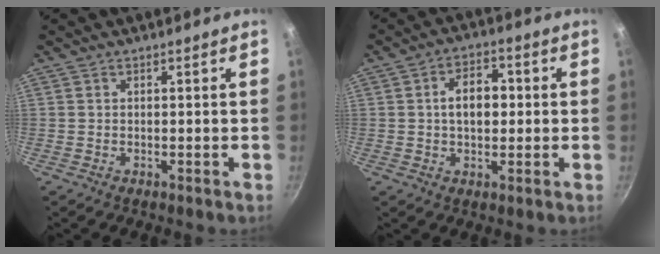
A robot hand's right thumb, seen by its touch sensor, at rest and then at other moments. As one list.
[{"total": 7.5, "force": [0.4, 4.9, 5.7], "torque": [-0.063, 0.018, 0.001]}]